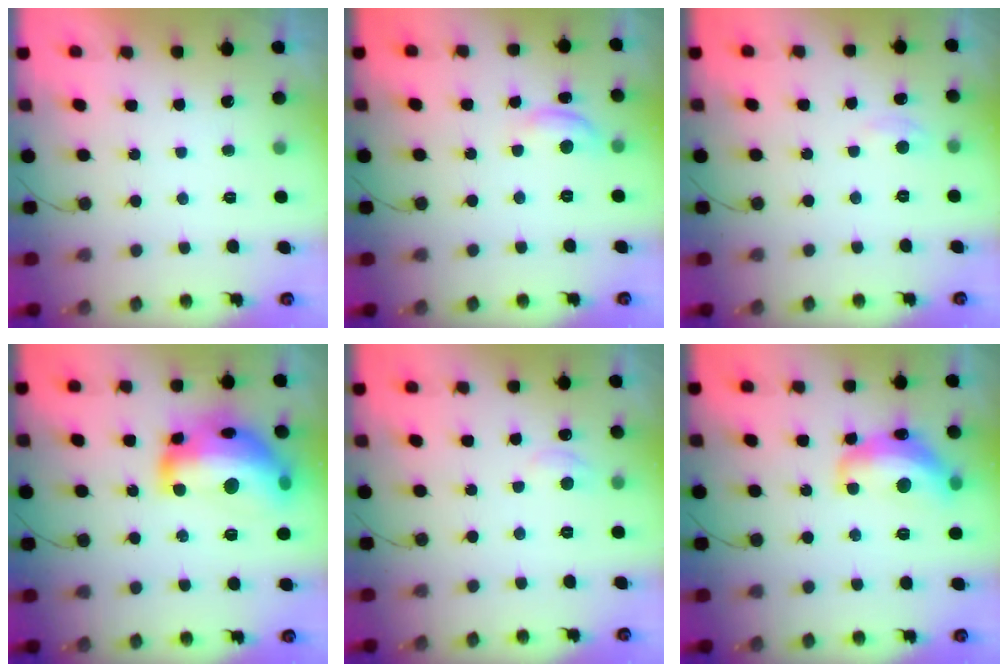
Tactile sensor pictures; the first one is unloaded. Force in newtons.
{"total": 8.4, "press": 8.4, "slide": 0.6}
{"total": 2.5, "press": 2.4, "slide": 0.3}
{"total": 23.1, "press": 23.0, "slide": 1.4}
{"total": 5.6, "press": 5.5, "slide": 0.7}
{"total": 14.7, "press": 14.7, "slide": 1.1}